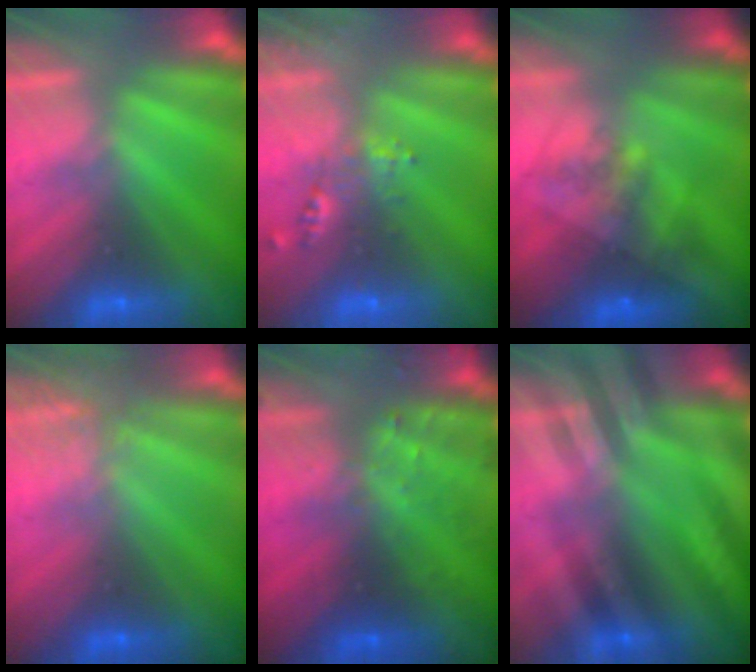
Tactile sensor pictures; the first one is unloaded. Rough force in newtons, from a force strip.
{"total": 2.4}
{"total": 5.6}
{"total": 2.2}
{"total": 7.8}
{"total": 2.8}